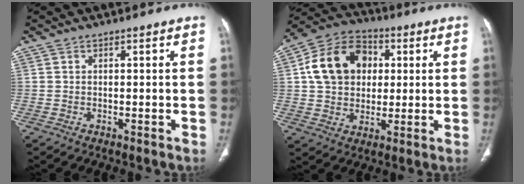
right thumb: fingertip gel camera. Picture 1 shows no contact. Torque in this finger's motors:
{"motor_torque": [0.60, 2.23, 0.60, -0.50, 0.13]}